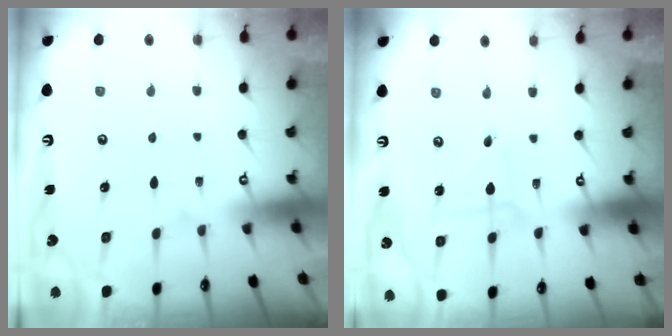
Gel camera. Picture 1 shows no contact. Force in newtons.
{"total": 1.0, "press": 1.0, "slide": 0.1}